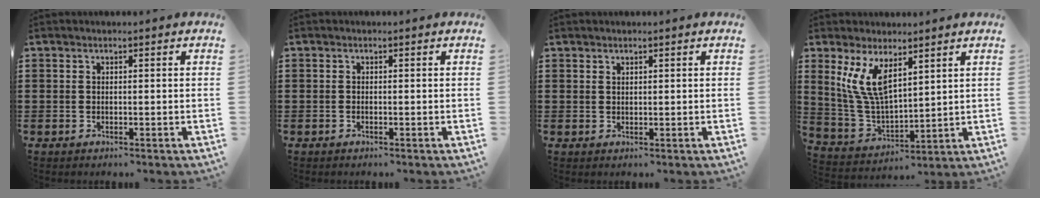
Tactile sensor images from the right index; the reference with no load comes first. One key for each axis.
{"total": 0.0}
{"total": 0.9, "fx": 0.8, "fy": 0.3, "fz": 0.0, "tx": -0.002, "ty": 0.001, "tz": 0.016}
{"total": 8.9, "fx": 4.6, "fy": 3.8, "fz": 6.6, "tx": -0.163, "ty": -0.013, "tz": 0.081}